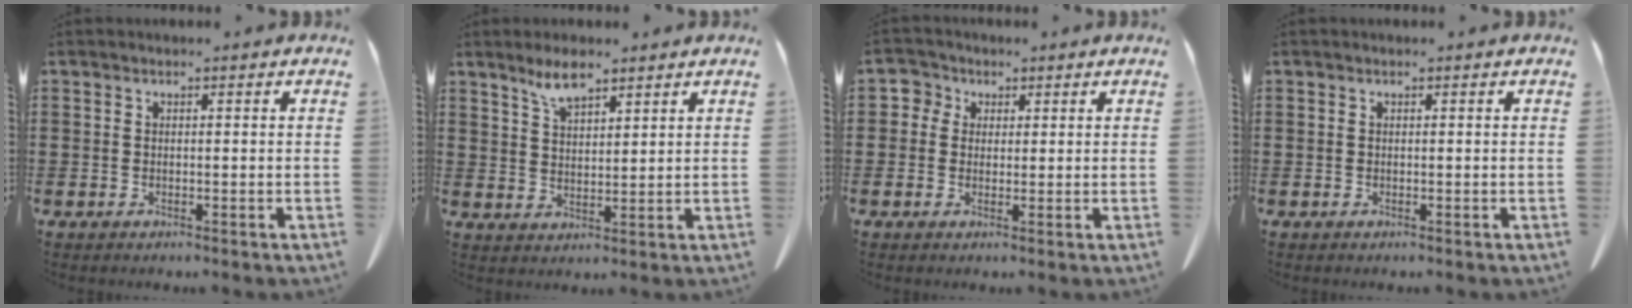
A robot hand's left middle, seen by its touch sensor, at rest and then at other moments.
{"total": 4.5, "force": [3.5, 1.1, 2.6], "torque": [-0.059, -0.001, 0.063]}
{"total": 2.6, "force": [1.0, 2.3, 0.5], "torque": [-0.016, 0.005, 0.015]}
{"total": 0.0}